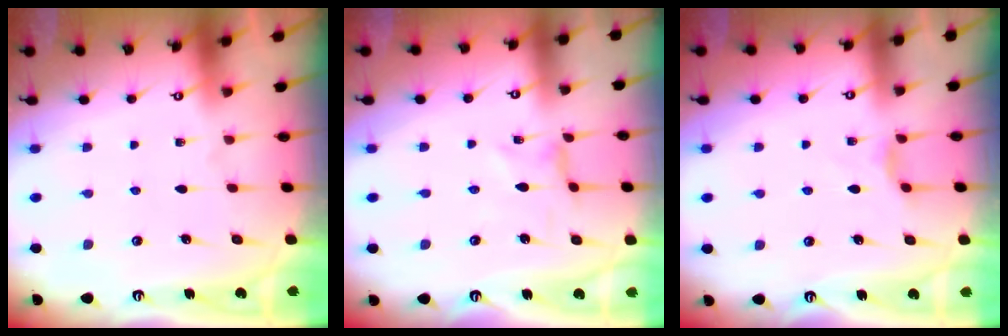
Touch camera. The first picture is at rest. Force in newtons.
{"total": 0.0}
{"total": 2.6, "press": 2.6, "slide": 0.4}